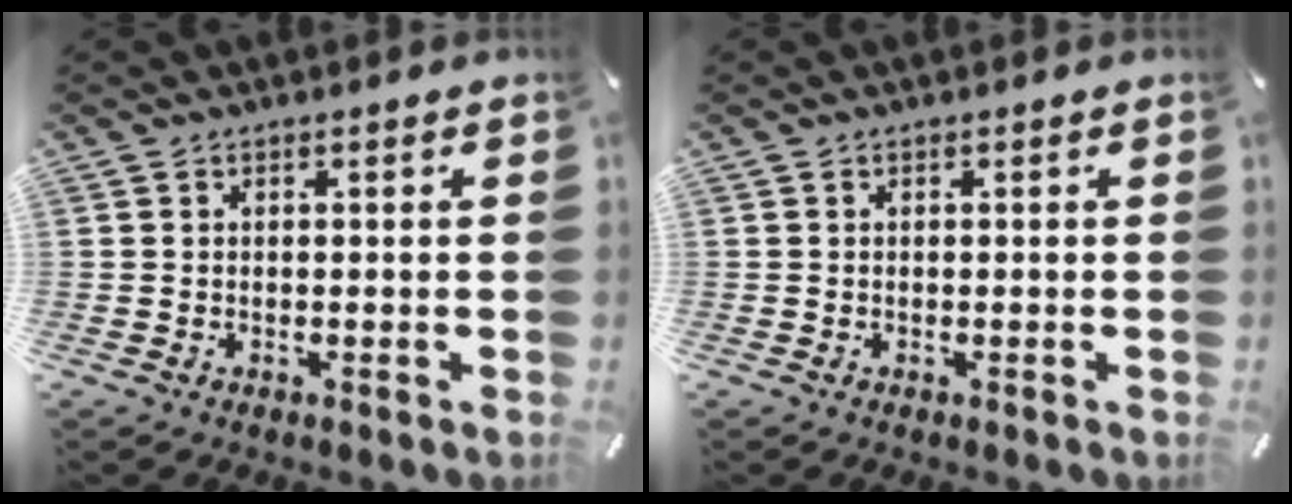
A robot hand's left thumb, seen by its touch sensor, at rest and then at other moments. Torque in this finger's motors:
{"motor_torque": [0.01, 0.01, -0.01, -0.02, 0.00]}